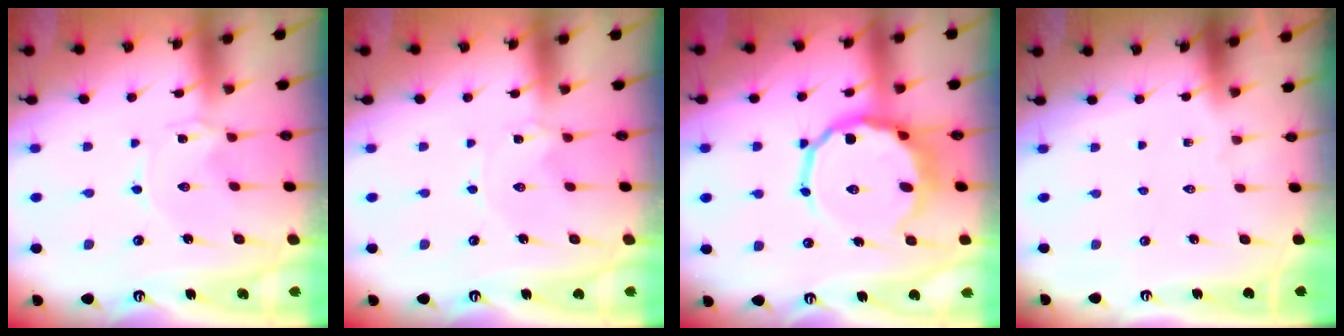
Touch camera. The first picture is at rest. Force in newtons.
{"total": 1.8, "press": 1.8, "slide": 0.2}
{"total": 12.2, "press": 11.8, "slide": 3.1}
{"total": 0.0}